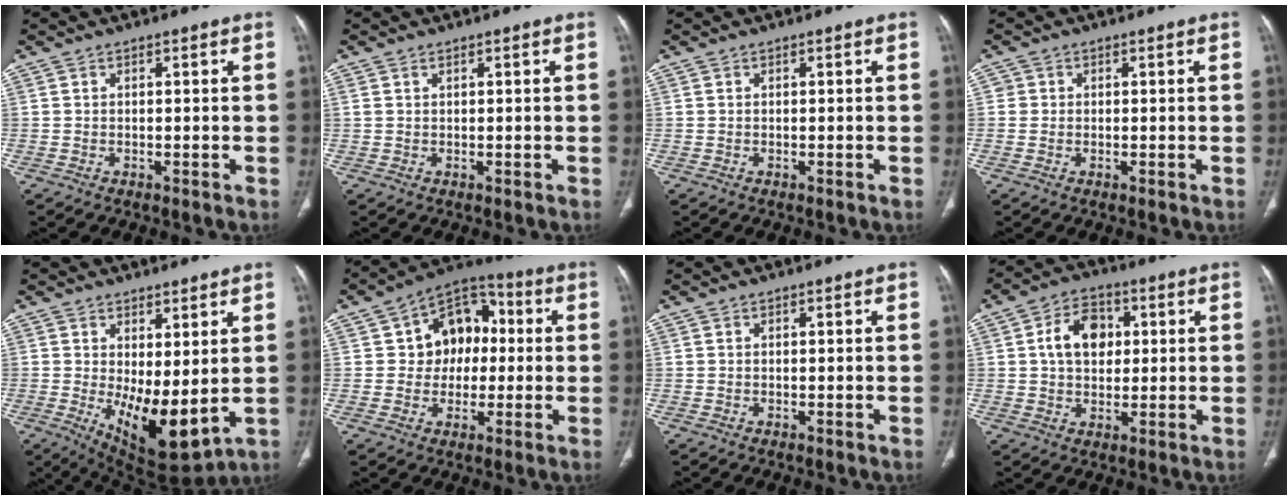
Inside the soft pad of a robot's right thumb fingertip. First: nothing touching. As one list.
[{"total": 0.8, "force": [0.5, 0.4, 0.4], "torque": [-0.009, 0.006, 0.013]}, {"total": 0.0}, {"total": 1.3, "force": [0.1, 1.3, 0.1], "torque": [0.008, 0.004, 0.000]}, {"total": 11.3, "force": [0.1, 4.7, 10.3], "torque": [-0.157, -0.028, 0.023]}, {"total": 12.2, "force": [1.2, 9.5, 7.5], "torque": [-0.053, 0.026, 0.011]}, {"total": 0.0}, {"total": 9.2, "force": [1.8, 6.7, 6.1], "torque": [-0.075, 0.007, 0.027]}]